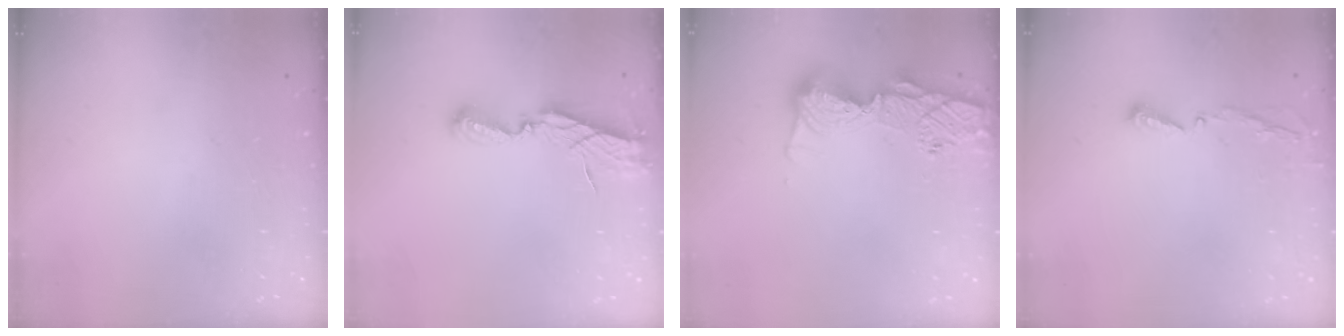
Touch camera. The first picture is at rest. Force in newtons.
{"total": 6.2, "press": 6.2, "slide": 0.2}
{"total": 14.3, "press": 14.2, "slide": 1.3}
{"total": 3.6, "press": 3.6, "slide": 0.4}